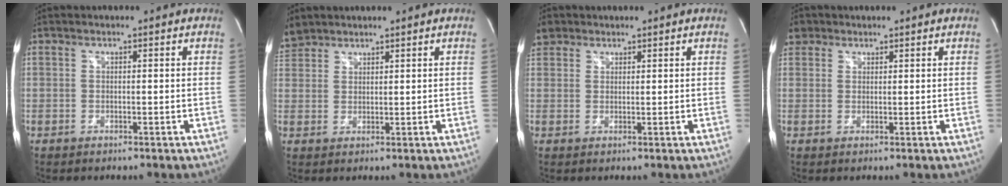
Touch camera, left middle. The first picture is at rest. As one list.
[{"total": 4.4, "force": [3.8, 2.1, 0.4], "torque": [-0.013, 0.015, 0.080]}, {"total": 3.8, "force": [2.6, 2.8, 0.7], "torque": [-0.016, 0.016, 0.051]}, {"total": 3.2, "force": [2.0, 2.4, 0.4], "torque": [-0.005, 0.015, 0.035]}]